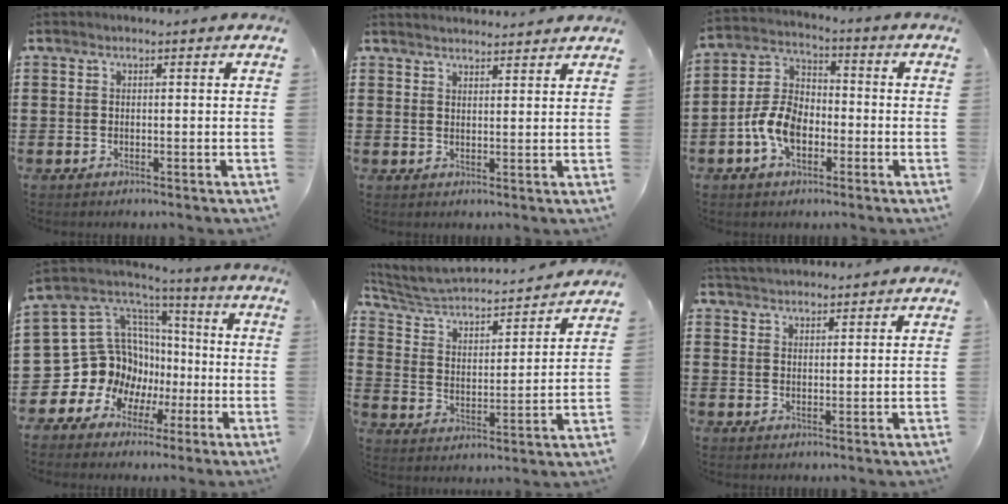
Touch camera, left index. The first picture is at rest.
{"total": 2.2, "force": [2.2, -0.1, 0.0], "torque": [-0.005, -0.003, 0.042]}
{"total": 7.8, "force": [-3.1, 4.8, 5.3], "torque": [-0.140, 0.005, -0.068]}
{"total": 15.2, "force": [-2.2, 14.2, 4.9], "torque": [-0.149, -0.030, -0.010]}
{"total": 4.1, "force": [3.8, 1.2, 1.0], "torque": [-0.044, -0.033, 0.054]}
{"total": 2.9, "force": [2.9, 0.3, 0.0], "torque": [-0.010, -0.003, 0.056]}